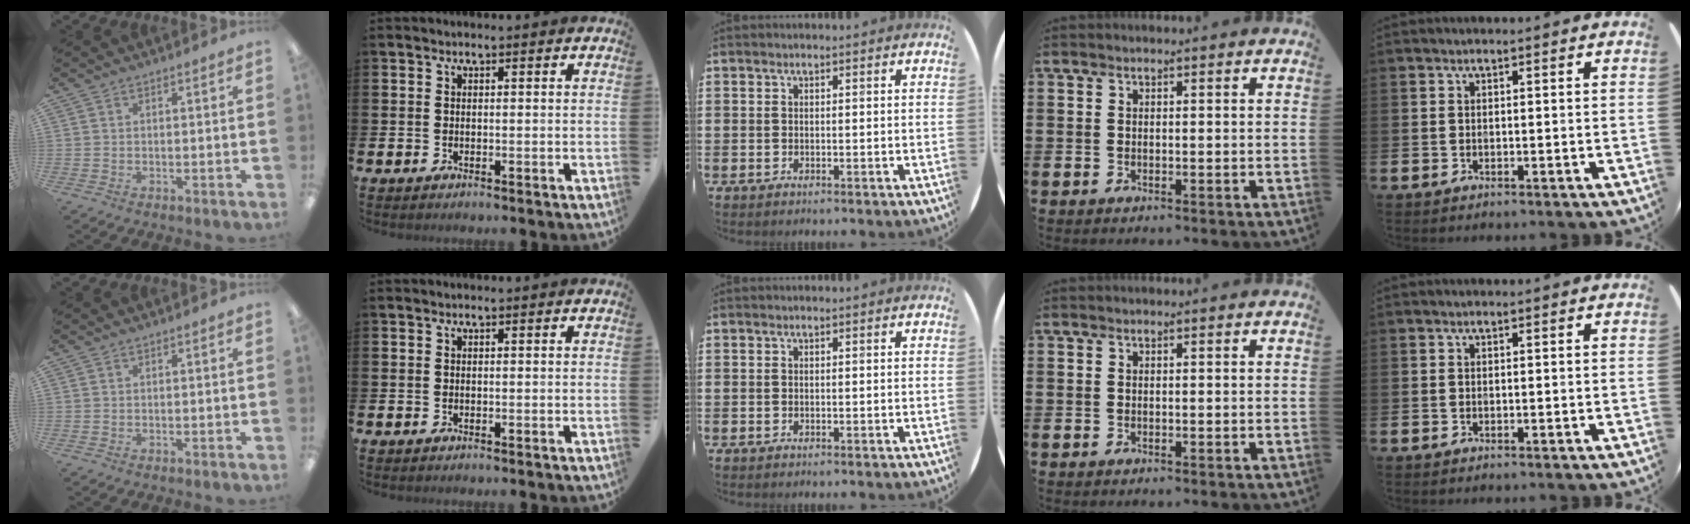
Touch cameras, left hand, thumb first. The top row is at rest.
{}